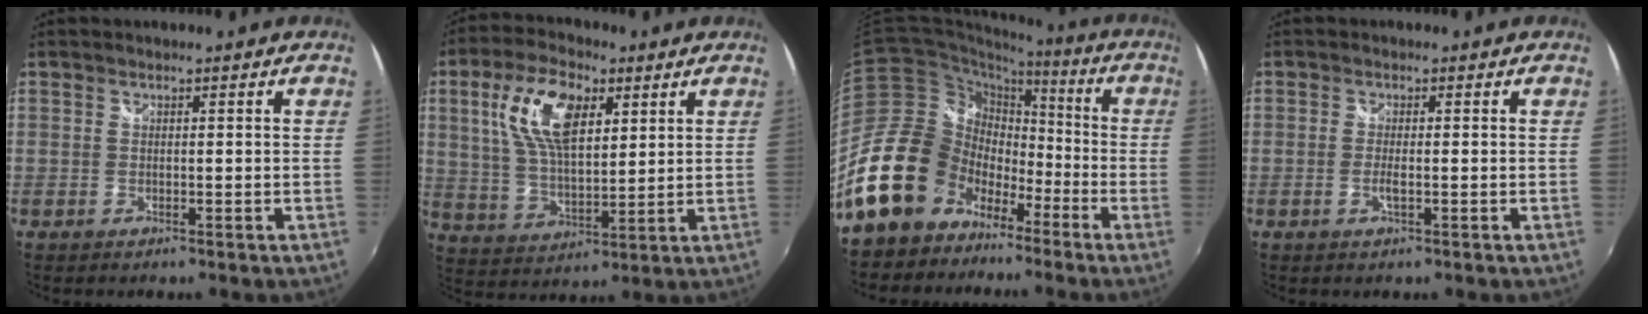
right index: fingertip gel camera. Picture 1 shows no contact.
{"total": 13.9, "force": [5.3, 6.7, 11.0], "torque": [-0.214, 0.019, 0.102]}
{"total": 20.8, "force": [-11.6, 15.2, 8.4], "torque": [-0.191, 0.034, -0.193]}
{"total": 2.0, "force": [-0.5, 0.3, 1.9], "torque": [-0.038, -0.004, -0.010]}